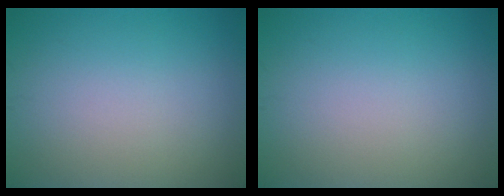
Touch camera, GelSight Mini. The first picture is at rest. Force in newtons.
{"total": 0.0}